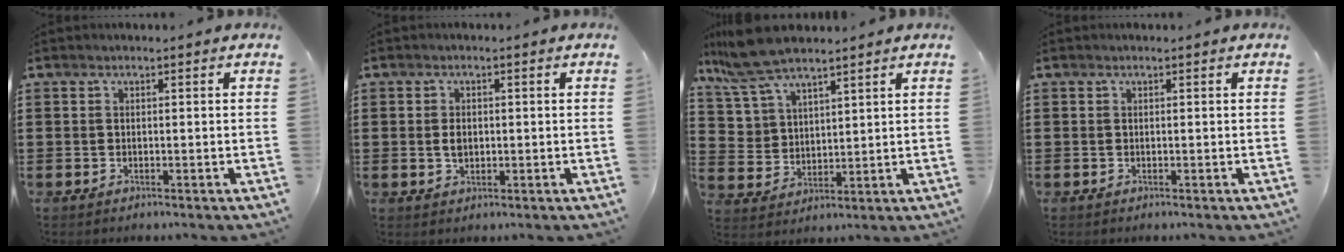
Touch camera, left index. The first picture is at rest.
{"total": 2.3, "force": [0.1, 1.4, 1.8], "torque": [-0.037, 0.004, 0.001]}
{"total": 9.0, "force": [7.3, 3.4, 4.0], "torque": [-0.106, -0.009, 0.138]}
{"total": 0.0}